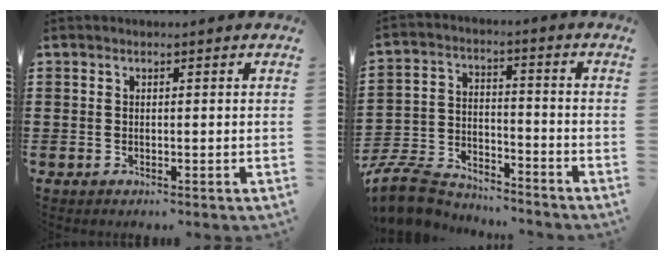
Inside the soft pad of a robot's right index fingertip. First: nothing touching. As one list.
[{"total": 8.6, "force": [-8.1, 2.1, 1.9], "torque": [-0.050, 0.018, -0.161]}]